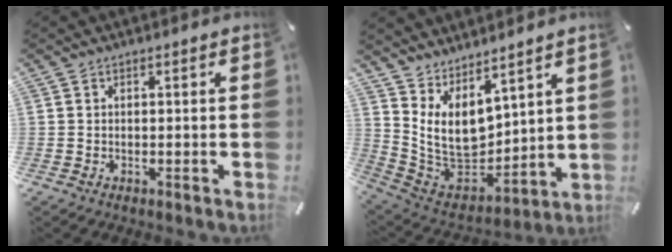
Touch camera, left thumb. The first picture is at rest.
{"total": 10.8, "force": [5.1, 7.9, 5.3], "torque": [-0.127, -0.063, 0.107]}